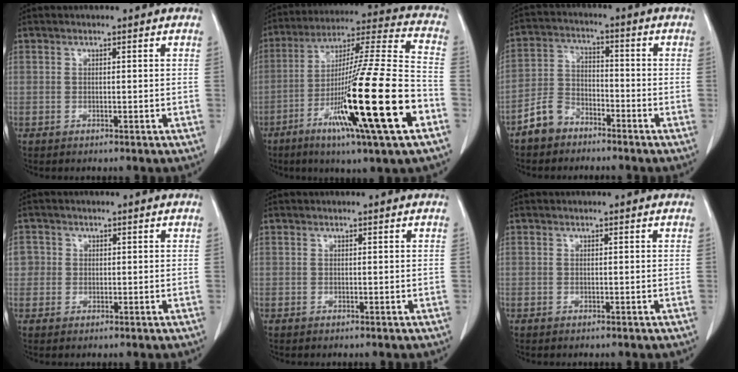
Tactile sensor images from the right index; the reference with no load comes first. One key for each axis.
{"total": 25.0, "fx": -9.4, "fy": 0.3, "fz": 23.1, "tx": -0.375, "ty": -0.036, "tz": -0.165}
{"total": 6.3, "fx": -4.6, "fy": 3.9, "fz": 1.7, "tx": -0.045, "ty": 0.009, "tz": -0.092}
{"total": 2.7, "fx": 0.3, "fy": 2.7, "fz": 0.2, "tx": 0.011, "ty": 0.006, "tz": 0.004}
{"total": 0.0}
{"total": 0.0}